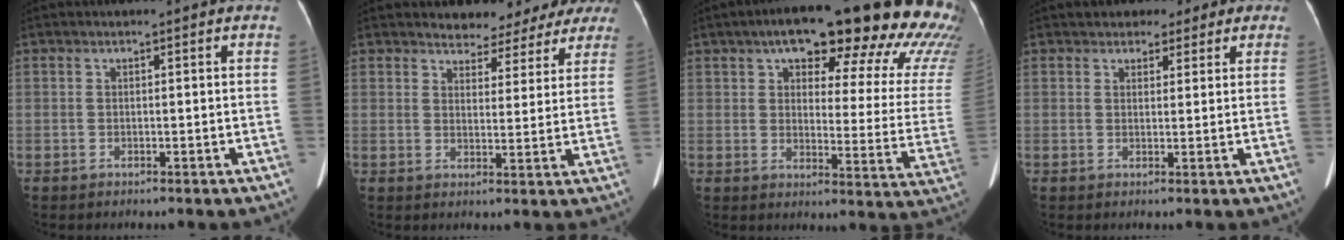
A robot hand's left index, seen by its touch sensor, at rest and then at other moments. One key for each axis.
{"total": 10.7, "fx": 9.9, "fy": 3.5, "fz": 2.2, "tx": -0.005, "ty": -0.018, "tz": 0.097}
{"total": 25.2, "fx": 18.8, "fy": 6.2, "fz": 15.6, "tx": -0.168, "ty": -0.033, "tz": 0.211}
{"total": 6.0, "fx": 4.1, "fy": 3.7, "fz": 2.3, "tx": -0.008, "ty": 0.002, "tz": 0.046}